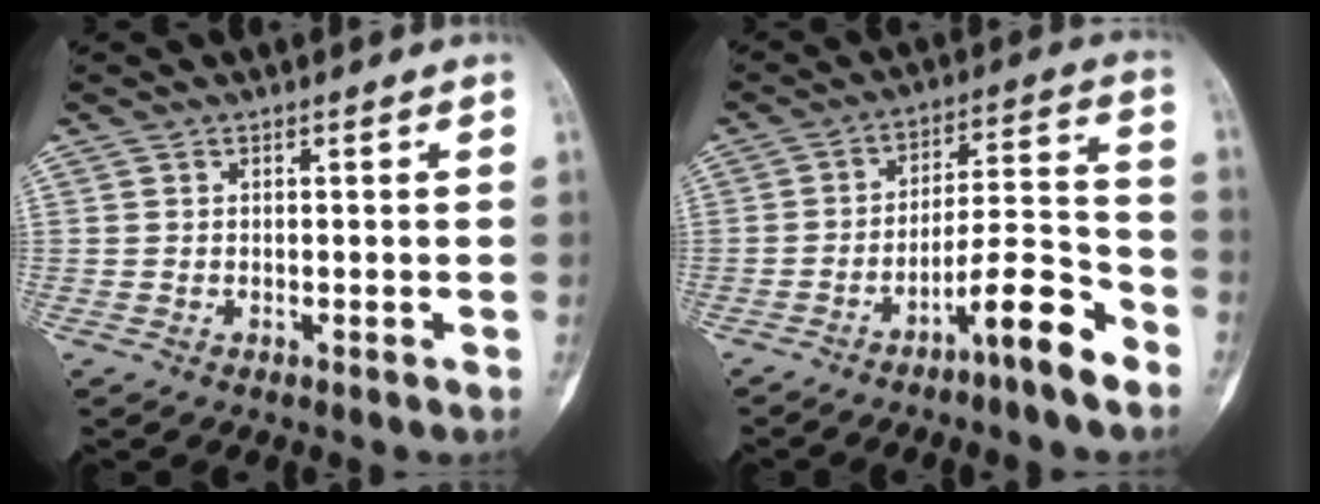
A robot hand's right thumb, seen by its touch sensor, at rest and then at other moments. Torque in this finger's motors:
{"motor_torque": [0.52, 0.54, 0.04, 0.08, -0.02]}